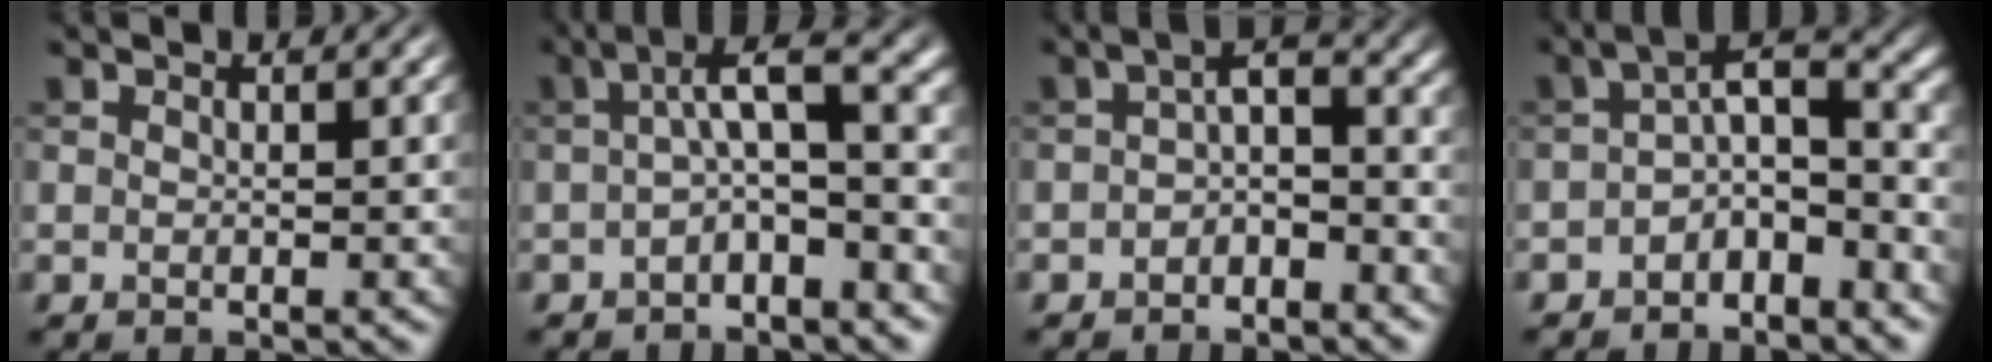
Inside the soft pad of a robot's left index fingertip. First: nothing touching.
{"total": 6.0, "force": [-0.4, 1.7, 5.7], "torque": [-0.083, 0.023, -0.021]}
{"total": 3.7, "force": [-1.6, 1.8, 2.8], "torque": [-0.046, 0.014, -0.038]}
{"total": 5.3, "force": [-2.6, 2.2, 4.1], "torque": [-0.062, 0.010, -0.059]}